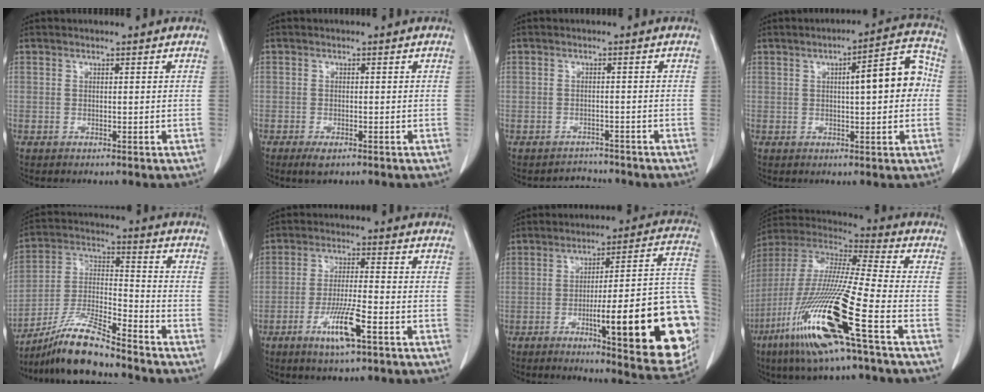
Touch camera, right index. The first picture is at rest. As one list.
[{"total": 2.1, "force": [-1.3, 0.7, 1.5], "torque": [-0.029, -0.005, -0.015]}, {"total": 2.5, "force": [-2.1, 1.0, -0.9], "torque": [0.011, 0.003, -0.031]}, {"total": 9.1, "force": [0.8, 2.0, 8.9], "torque": [-0.117, 0.028, 0.008]}, {"total": 12.0, "force": [-10.2, 0.6, 6.3], "torque": [-0.129, -0.010, -0.189]}, {"total": 7.9, "force": [-3.9, 0.5, 6.9], "torque": [-0.133, -0.012, -0.068]}, {"total": 24.5, "force": [-6.4, 3.5, 23.4], "torque": [-0.219, 0.014, -0.077]}, {"total": 22.0, "force": [-9.8, 0.5, 19.7], "torque": [-0.427, -0.055, -0.196]}]